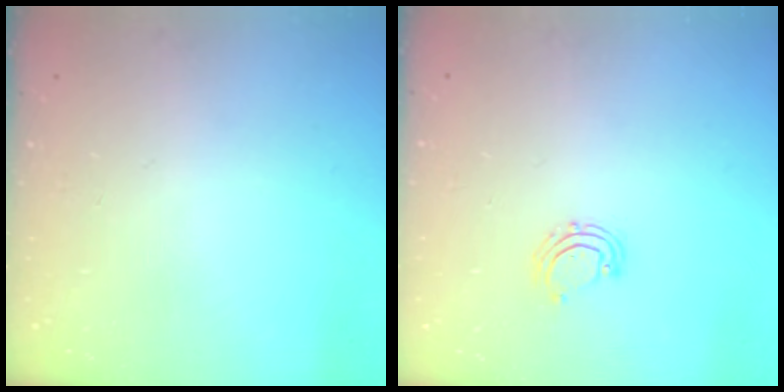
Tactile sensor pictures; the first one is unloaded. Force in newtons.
{"total": 6.5, "press": 6.3, "slide": 1.6}